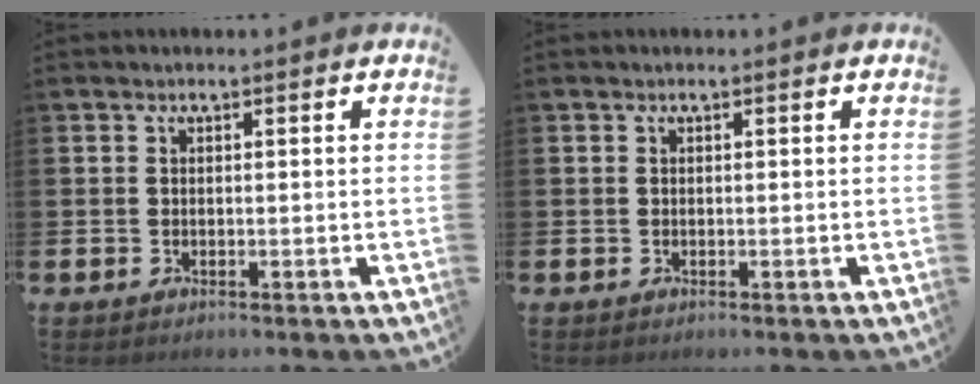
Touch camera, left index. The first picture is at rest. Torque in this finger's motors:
{"motor_torque": [0.00, 0.00, -0.02, 0.00]}